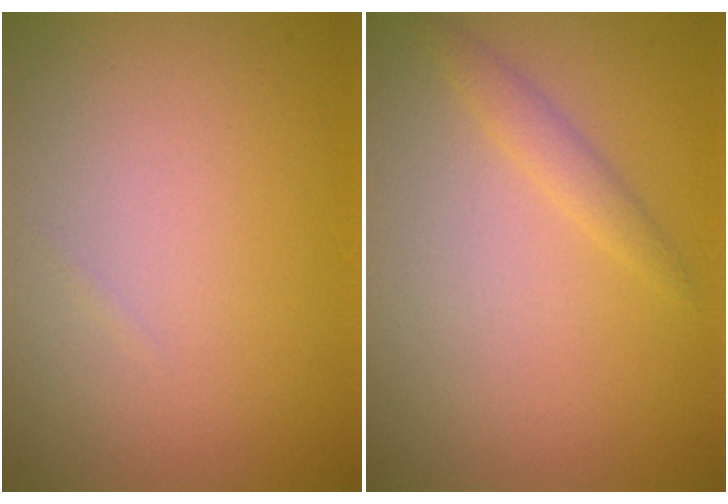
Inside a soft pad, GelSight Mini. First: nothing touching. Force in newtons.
{"total": 1.3, "press": 1.3, "slide": 0.0}